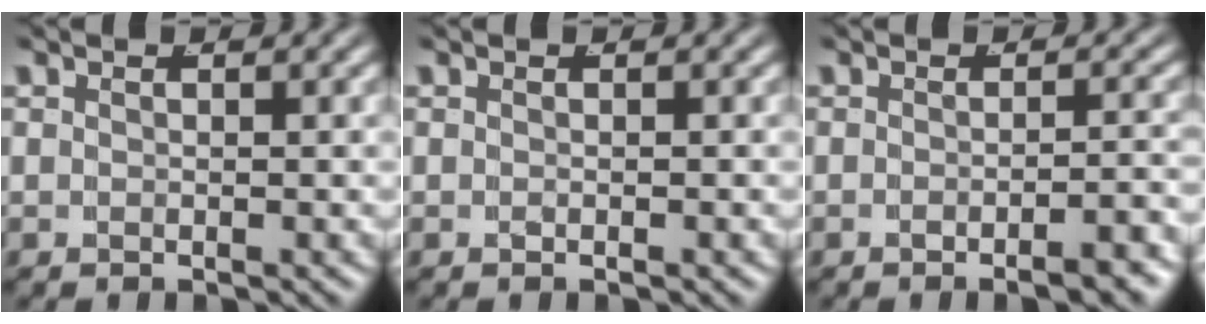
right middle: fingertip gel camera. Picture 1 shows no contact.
{"total": 0.0}
{"total": 2.7, "force": [-2.2, 0.0, 1.6], "torque": [-0.012, 0.014, -0.043]}